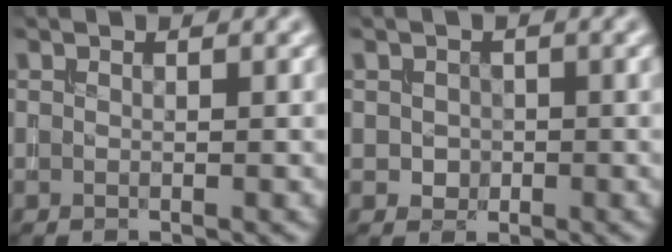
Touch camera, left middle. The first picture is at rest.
{"total": 1.0, "force": [-0.1, 1.0, 0.2], "torque": [-0.004, -0.002, -0.002]}